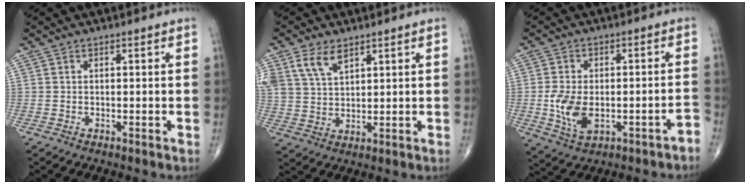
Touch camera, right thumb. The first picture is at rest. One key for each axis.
{"total": 6.9, "fx": 4.1, "fy": 3.6, "fz": 4.3, "tx": -0.081, "ty": -0.009, "tz": 0.088}
{"total": 9.9, "fx": -3.2, "fy": 5.4, "fz": 7.6, "tx": -0.121, "ty": 0.031, "tz": -0.038}